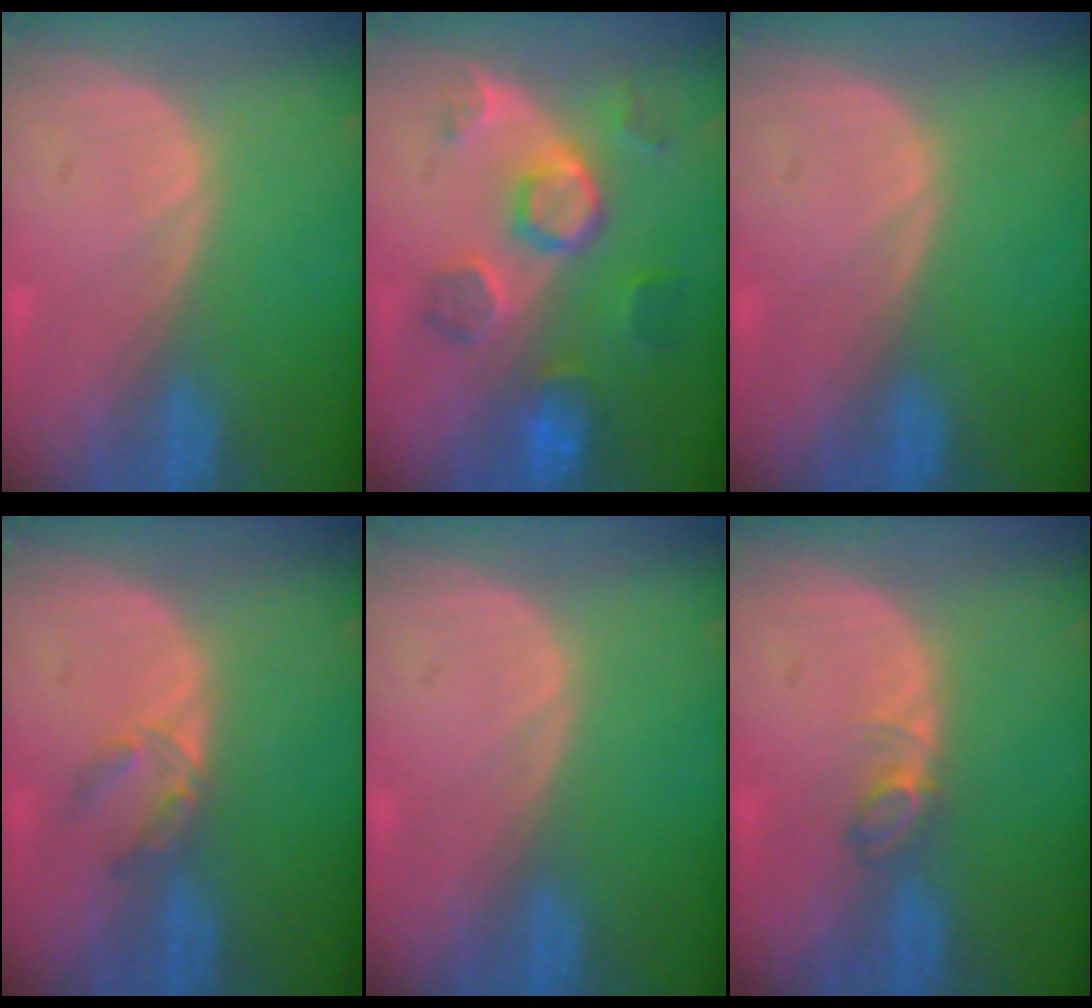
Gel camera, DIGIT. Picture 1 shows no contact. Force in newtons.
{"total": 8.7, "press": 7.9, "slide": 3.7}
{"total": 0.0}
{"total": 2.9, "press": 2.7, "slide": 1.0}
{"total": 0.0}
{"total": 2.4, "press": 2.4, "slide": 0.4}